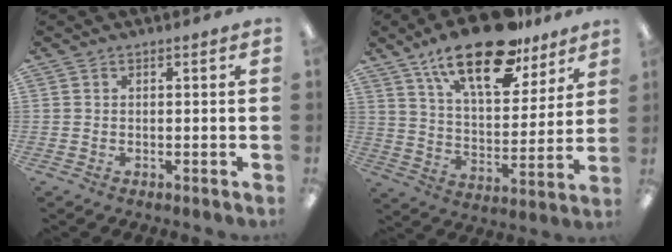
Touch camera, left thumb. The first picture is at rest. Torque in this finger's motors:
{"motor_torque": [0.38, 0.46, 1.53, -1.24, 0.40]}